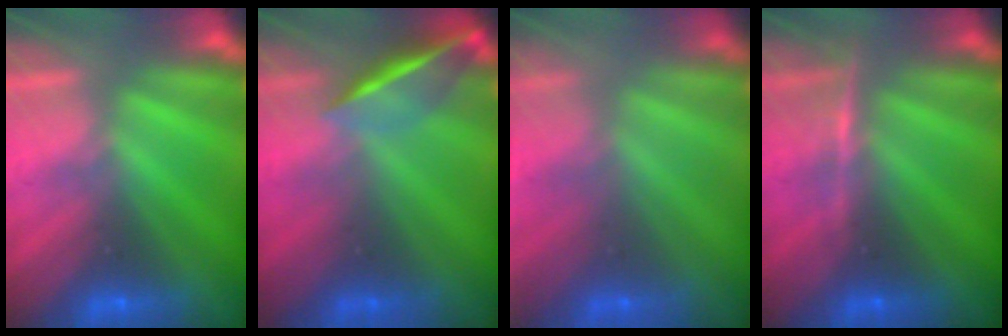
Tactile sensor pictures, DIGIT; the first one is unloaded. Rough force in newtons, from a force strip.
{"total": 3.7}
{"total": 1.5}
{"total": 2.9}